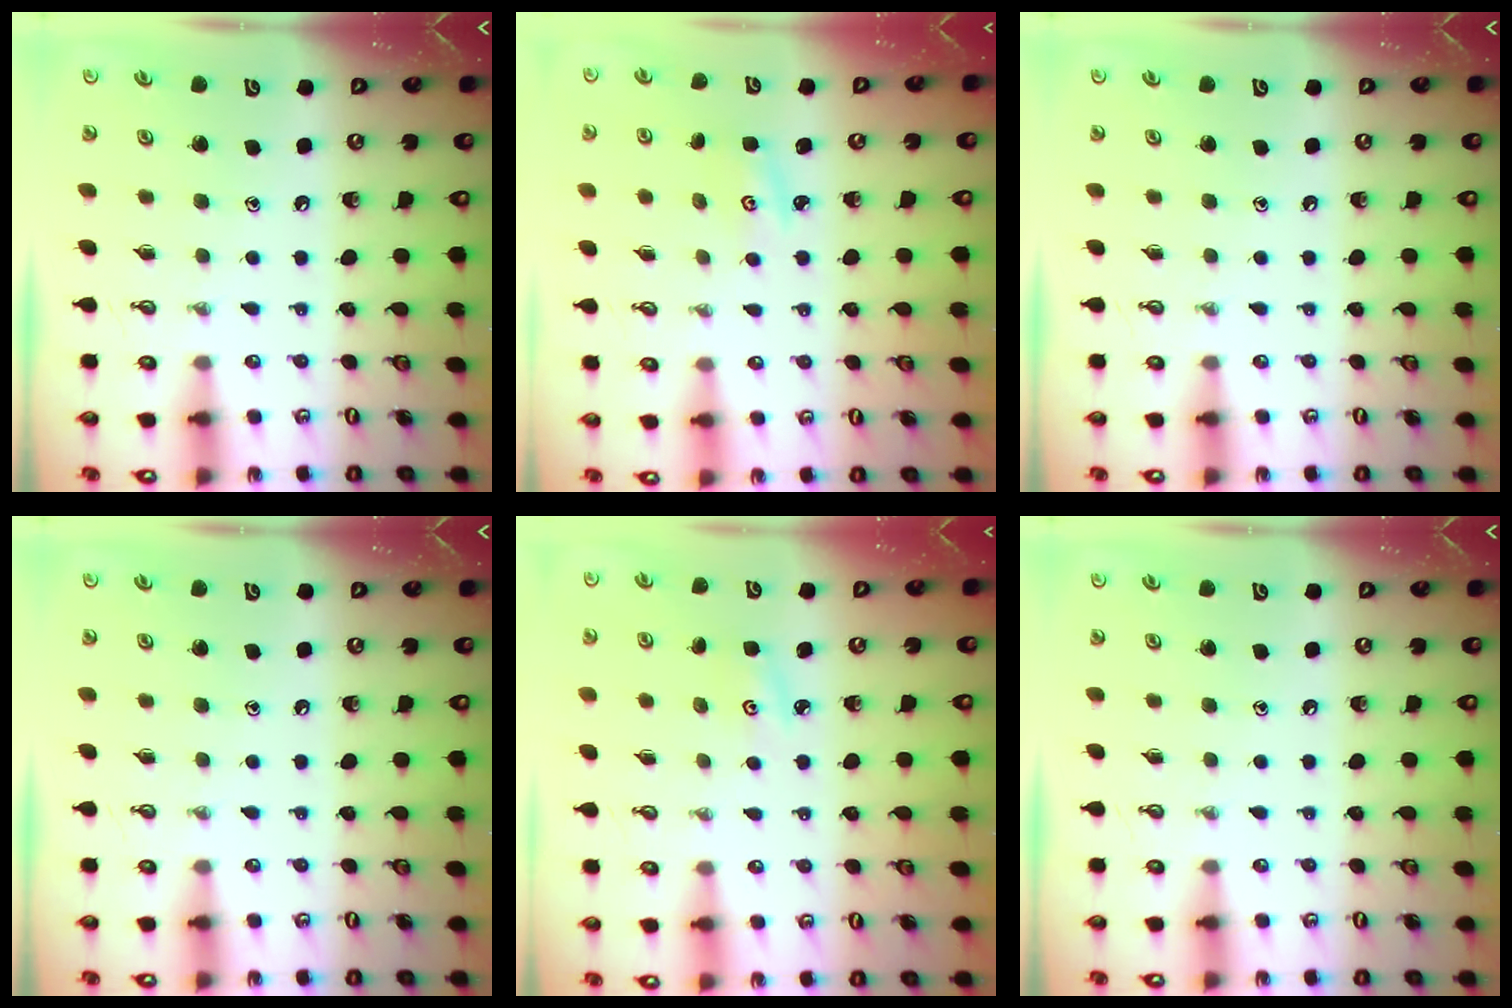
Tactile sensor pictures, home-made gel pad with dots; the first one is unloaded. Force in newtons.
{"total": 2.5, "press": 2.5, "slide": 0.4}
{"total": 0.0}
{"total": 0.0}
{"total": 3.0, "press": 3.0, "slide": 0.4}
{"total": 0.0}